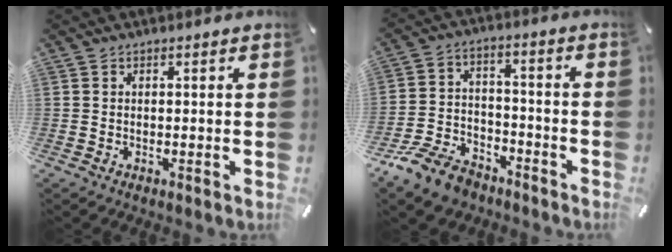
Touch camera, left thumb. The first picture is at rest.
{"total": 11.3, "force": [-8.4, 6.1, 4.4], "torque": [-0.076, 0.054, -0.156]}